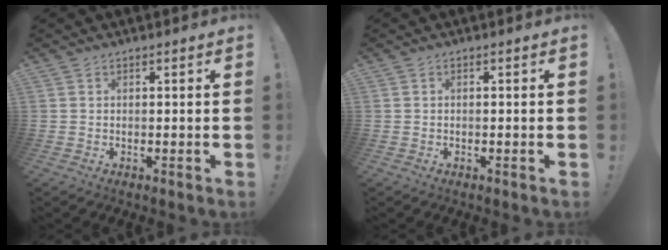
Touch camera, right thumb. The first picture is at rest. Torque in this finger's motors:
{"motor_torque": [-0.25, -0.03, -0.07, 0.16, 0.00]}